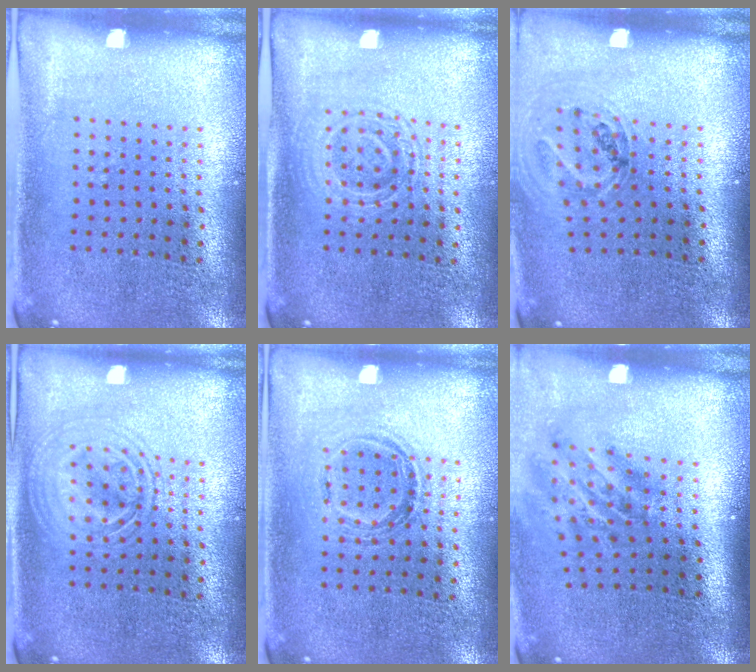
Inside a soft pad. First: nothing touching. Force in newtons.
{"total": 1.4, "press": 1.3, "slide": 0.4}
{"total": 1.1, "press": 1.1, "slide": 0.2}
{"total": 2.6, "press": 2.6, "slide": 0.3}
{"total": 1.1, "press": 0.9, "slide": 0.7}
{"total": 1.9, "press": 1.2, "slide": 1.5}